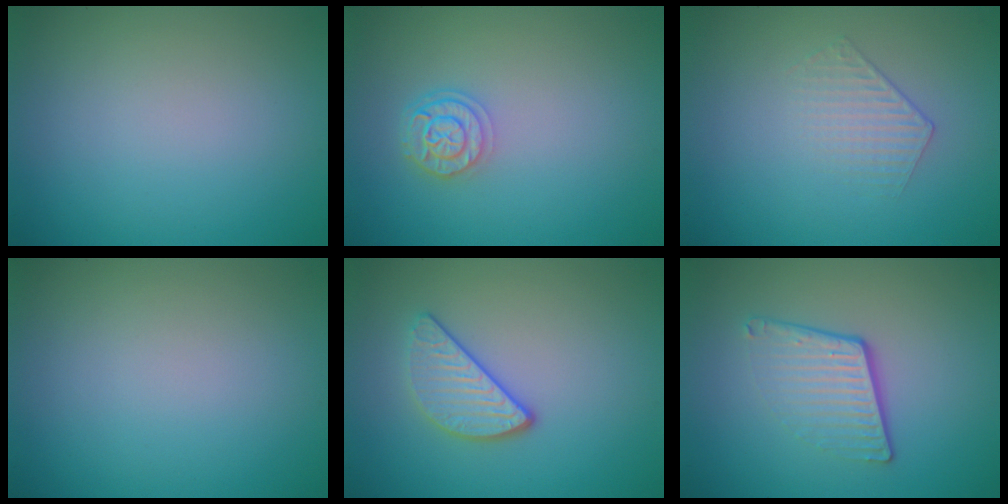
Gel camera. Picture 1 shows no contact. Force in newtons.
{"total": 2.3, "press": 1.9, "slide": 1.3}
{"total": 1.3, "press": 0.6, "slide": 1.2}
{"total": 0.0}
{"total": 3.0, "press": 2.6, "slide": 1.3}
{"total": 4.0, "press": 2.6, "slide": 3.1}